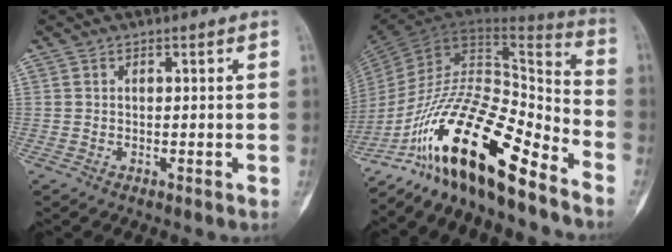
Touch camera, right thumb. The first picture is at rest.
{"total": 23.9, "force": [-16.1, 6.8, 16.3], "torque": [-0.300, 0.091, -0.283]}